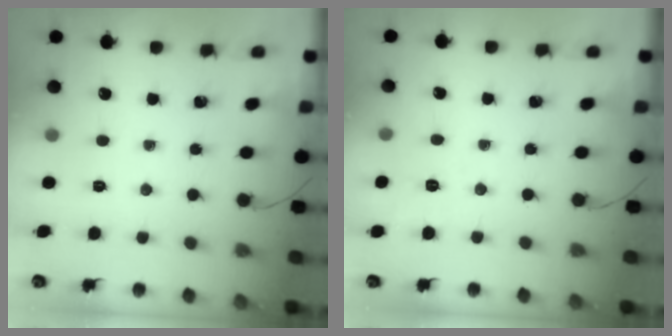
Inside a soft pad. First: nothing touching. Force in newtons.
{"total": 2.3, "press": 1.4, "slide": 1.9}